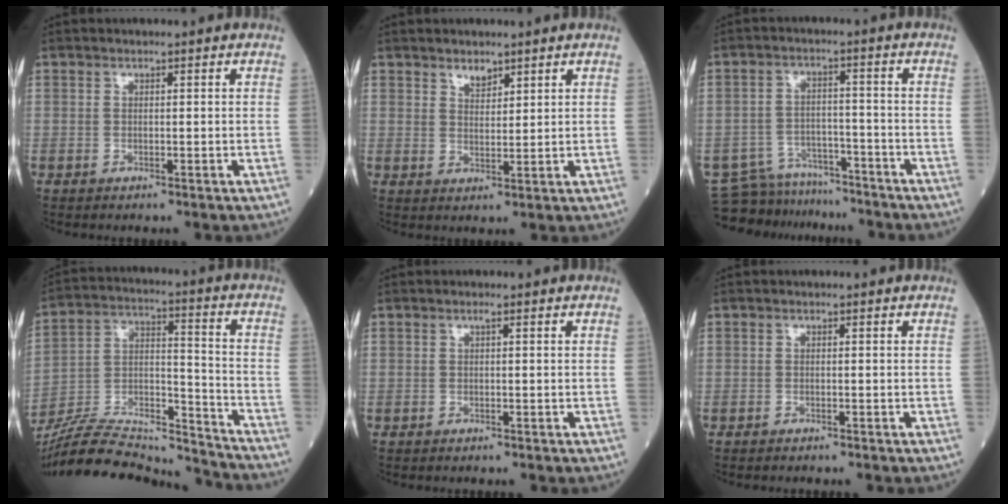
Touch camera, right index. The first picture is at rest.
{"total": 2.4, "force": [2.2, 0.6, 0.6], "torque": [-0.013, -0.005, 0.048]}
{"total": 12.9, "force": [-11.9, 4.5, 1.5], "torque": [-0.043, 0.021, -0.183]}
{"total": 23.3, "force": [-22.0, 2.4, 7.2], "torque": [-0.169, 0.009, -0.369]}
{"total": 0.9, "force": [0.1, 0.4, 0.8], "torque": [-0.023, 0.000, 0.001]}
{"total": 2.1, "force": [-1.7, 0.9, 0.9], "torque": [-0.022, -0.005, -0.020]}